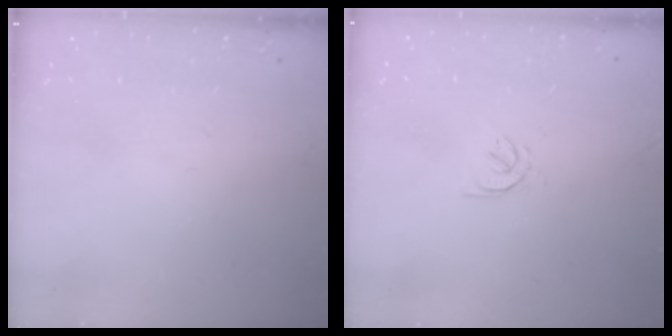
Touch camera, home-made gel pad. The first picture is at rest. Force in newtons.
{"total": 2.1, "press": 2.0, "slide": 0.6}